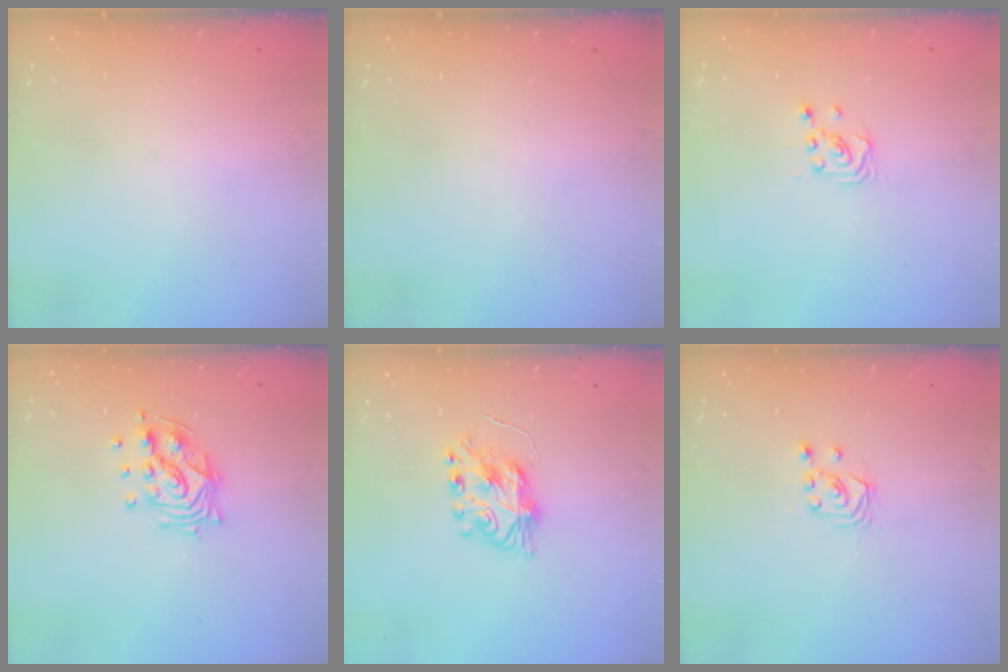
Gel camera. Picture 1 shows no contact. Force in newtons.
{"total": 0.0}
{"total": 2.6, "press": 2.6, "slide": 0.2}
{"total": 11.5, "press": 11.5, "slide": 0.8}
{"total": 8.7, "press": 8.6, "slide": 0.6}
{"total": 2.9, "press": 2.8, "slide": 0.3}